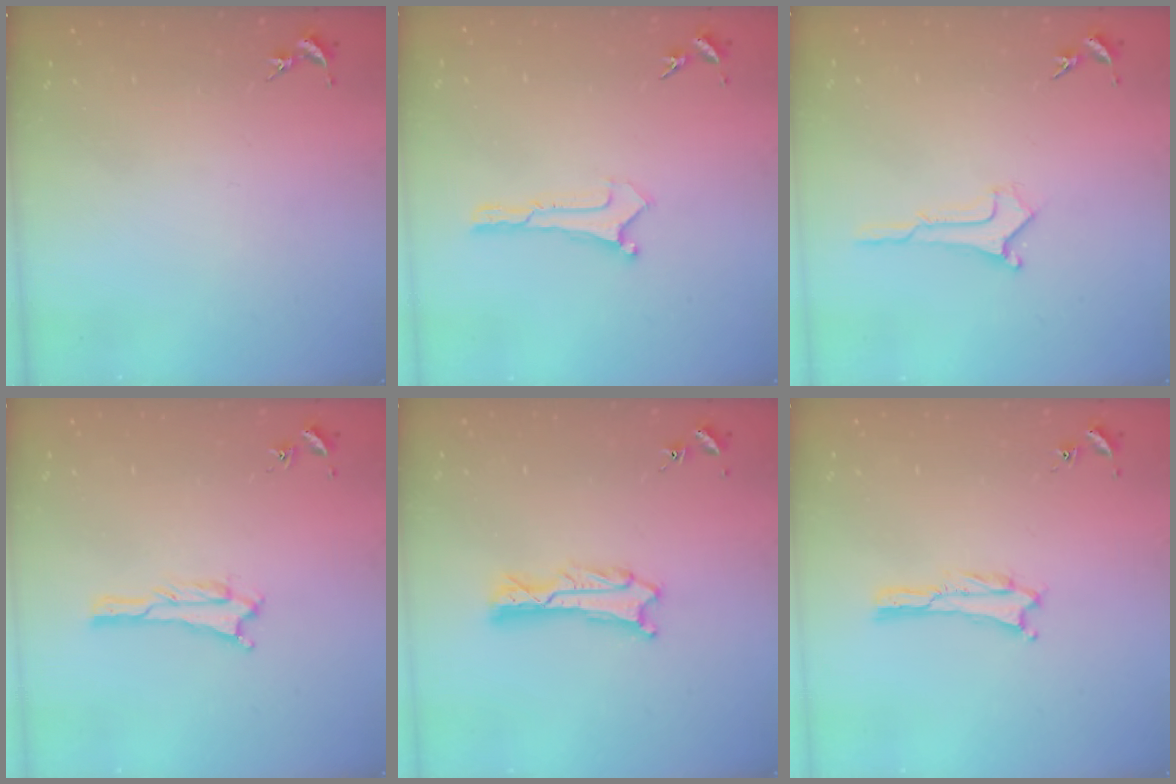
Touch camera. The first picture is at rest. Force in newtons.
{"total": 0.0}
{"total": 0.6, "press": 0.6, "slide": 0.1}
{"total": 0.6, "press": 0.6, "slide": 0.1}
{"total": 1.2, "press": 1.2, "slide": 0.1}
{"total": 0.0}